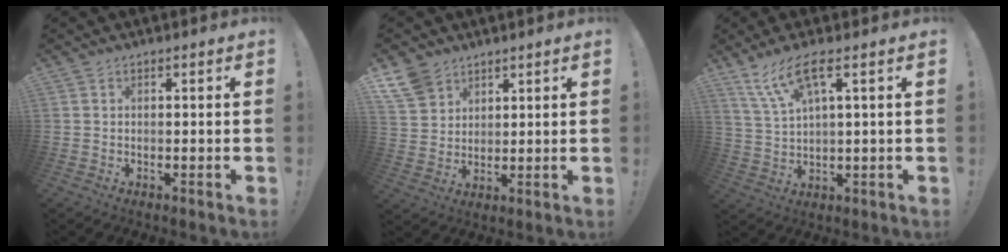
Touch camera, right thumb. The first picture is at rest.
{"total": 8.4, "force": [5.8, 5.7, 2.2], "torque": [-0.045, -0.034, 0.119]}
{"total": 9.2, "force": [5.2, 2.3, 7.2], "torque": [-0.139, -0.015, 0.098]}